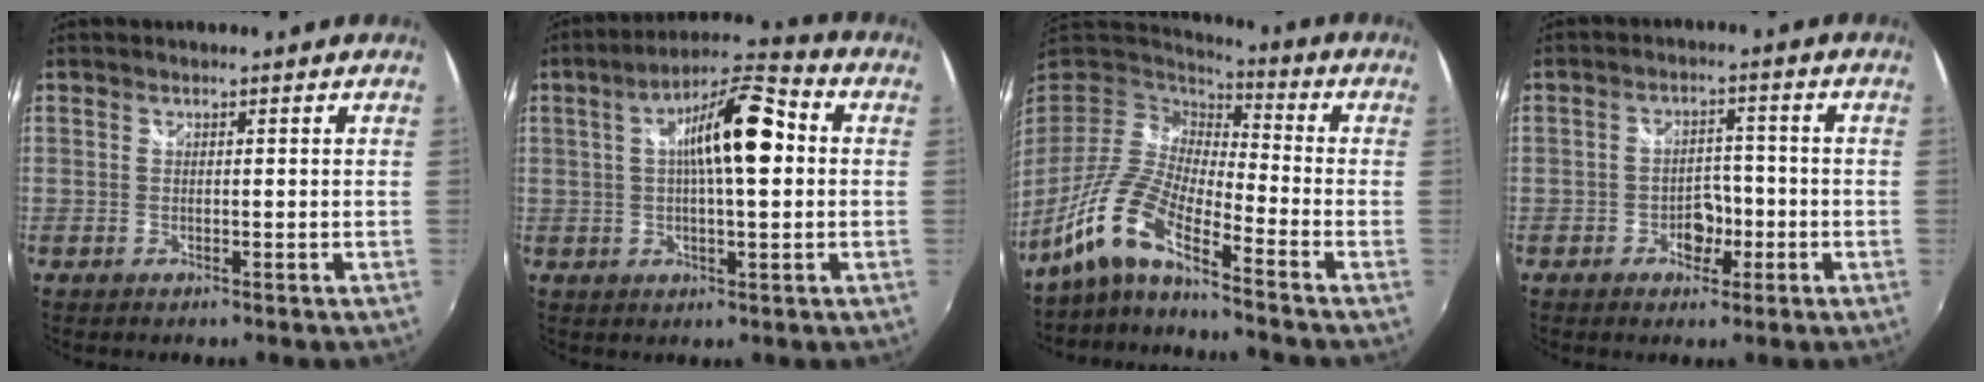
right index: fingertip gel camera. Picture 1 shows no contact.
{"total": 12.7, "force": [1.8, 3.3, 12.2], "torque": [-0.204, 0.022, 0.022]}
{"total": 11.8, "force": [-8.7, 2.2, 7.7], "torque": [-0.155, 0.001, -0.184]}
{"total": 4.7, "force": [-2.1, 3.5, 2.4], "torque": [-0.040, 0.009, -0.030]}